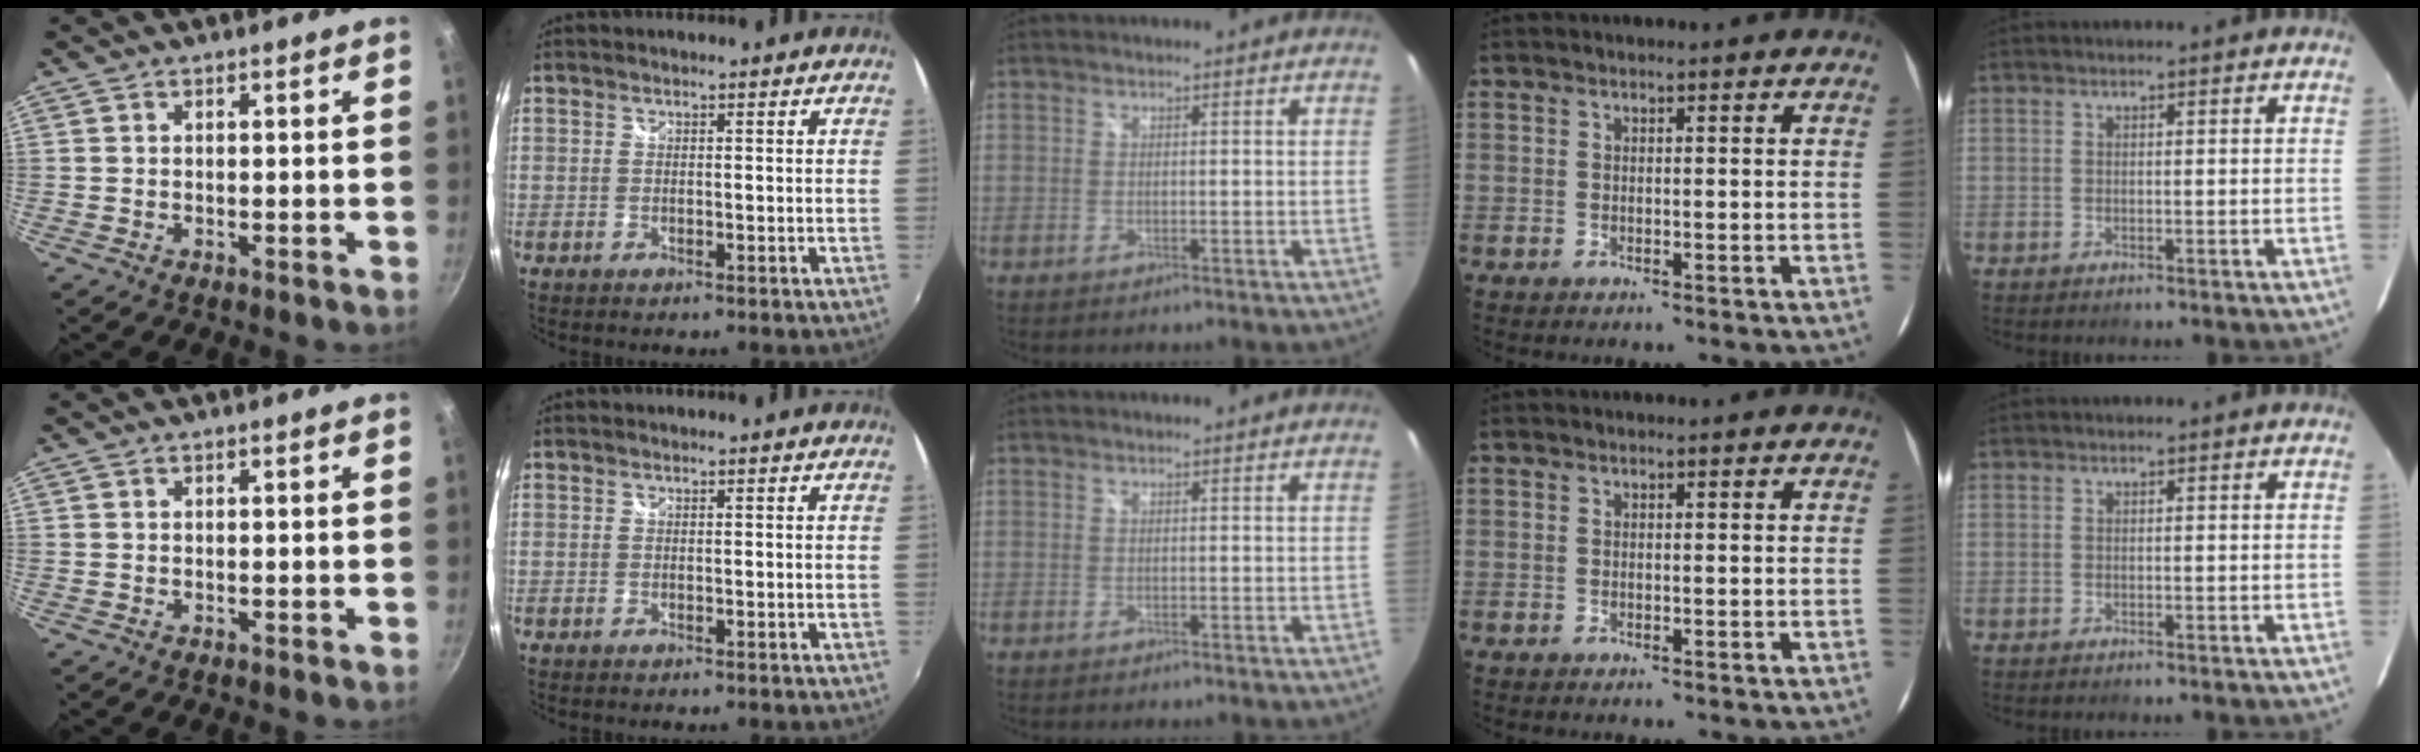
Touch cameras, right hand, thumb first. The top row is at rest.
{}